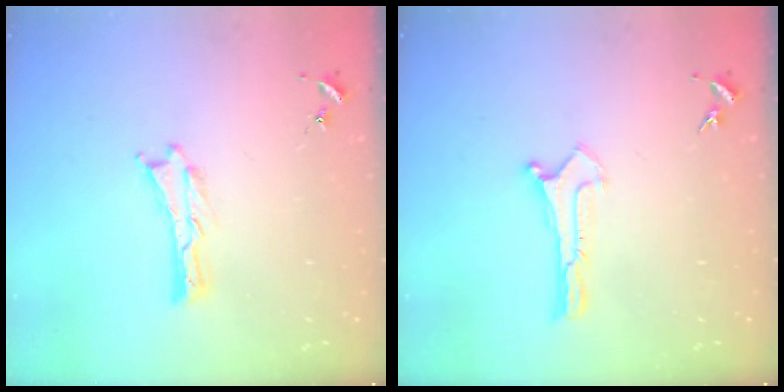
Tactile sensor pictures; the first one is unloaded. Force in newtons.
{"total": 0.0}